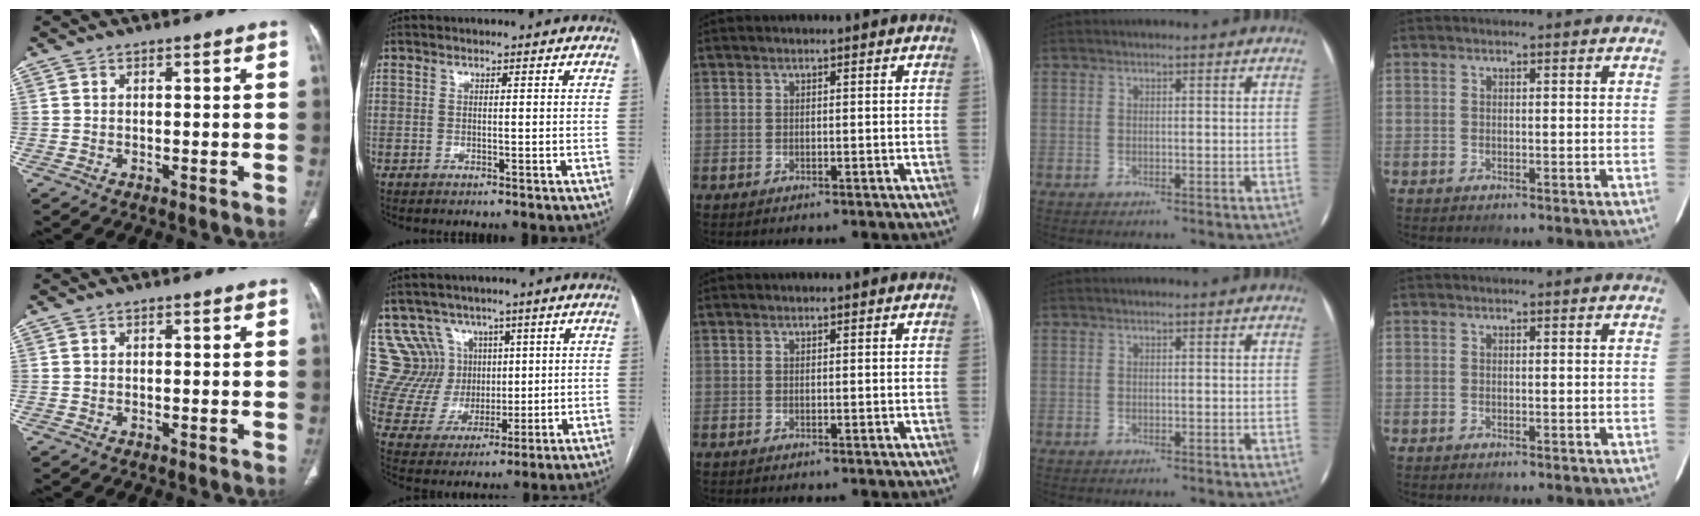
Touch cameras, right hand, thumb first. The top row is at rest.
{"index": {"total": 9.8, "force": [5.2, 8.3, 0.7], "torque": [-0.023, 0.044, 0.106]}}